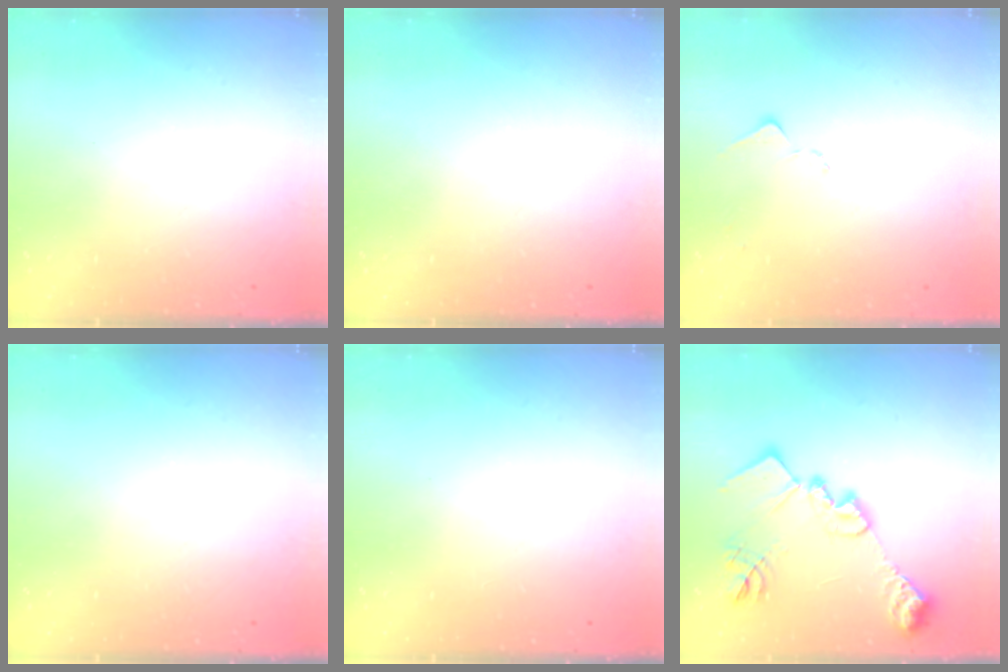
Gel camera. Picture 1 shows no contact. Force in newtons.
{"total": 0.0}
{"total": 6.6, "press": 6.6, "slide": 0.7}
{"total": 0.0}
{"total": 0.0}
{"total": 20.8, "press": 20.8, "slide": 1.4}